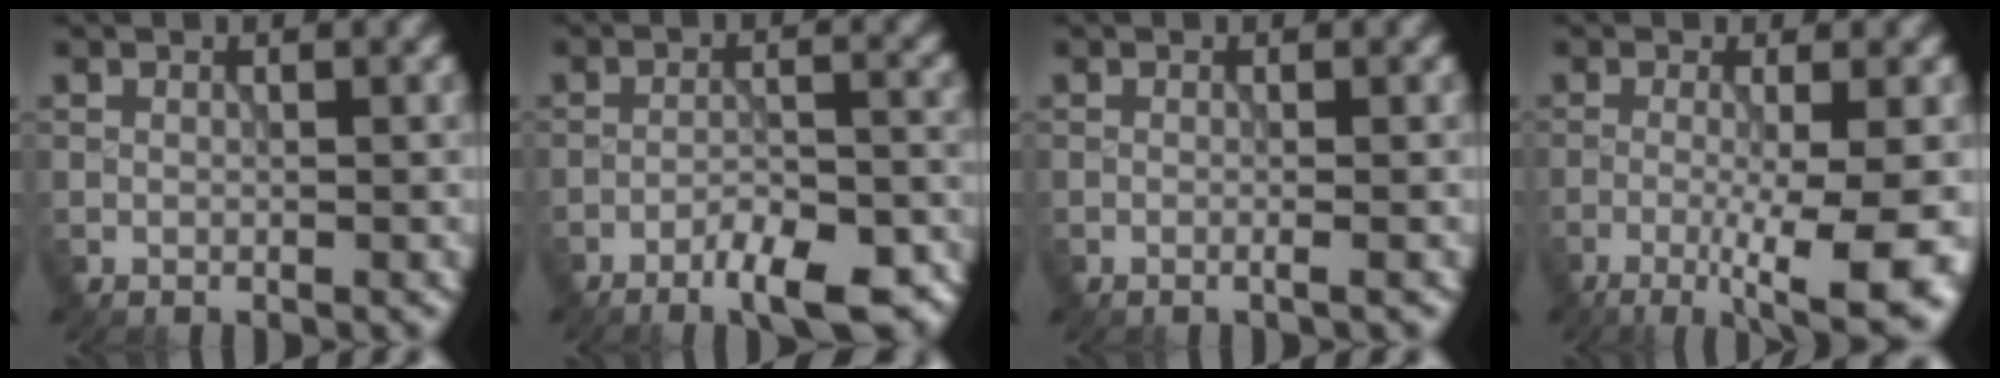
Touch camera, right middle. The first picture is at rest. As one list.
[{"total": 7.3, "force": [-5.1, 2.1, 4.9], "torque": [-0.073, 0.000, -0.071]}, {"total": 1.1, "force": [-0.1, 0.4, 1.1], "torque": [-0.013, -0.006, -0.011]}, {"total": 8.4, "force": [-3.1, 1.7, 7.6], "torque": [-0.114, -0.006, -0.050]}]